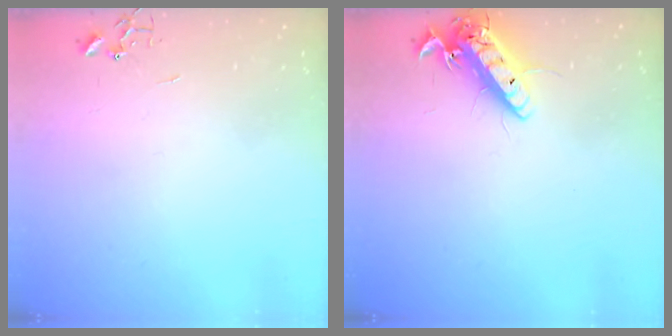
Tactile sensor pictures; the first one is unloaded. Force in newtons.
{"total": 14.8, "press": 14.5, "slide": 2.8}